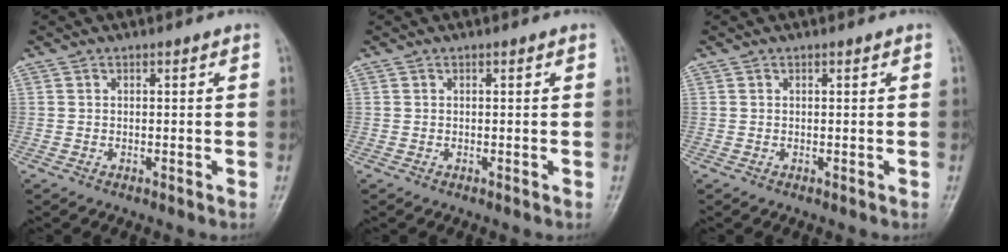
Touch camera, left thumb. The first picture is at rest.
{"total": 0.0}
{"total": 0.0}